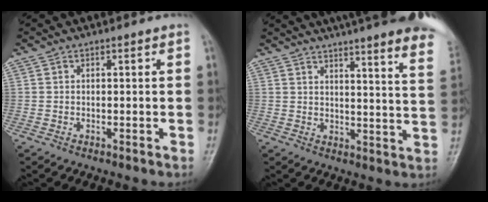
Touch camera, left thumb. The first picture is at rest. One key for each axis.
{"total": 24.2, "fx": 19.5, "fy": 2.8, "fz": 14.2, "tx": -0.170, "ty": -0.077, "tz": 0.226}